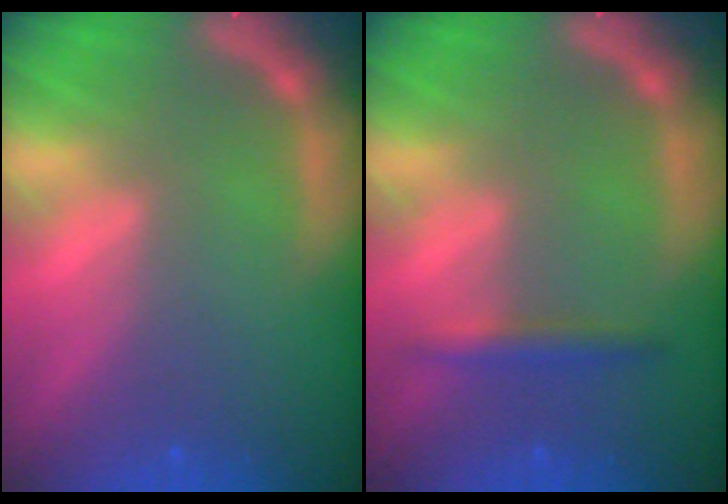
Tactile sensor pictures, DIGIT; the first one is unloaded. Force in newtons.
{"total": 1.9}